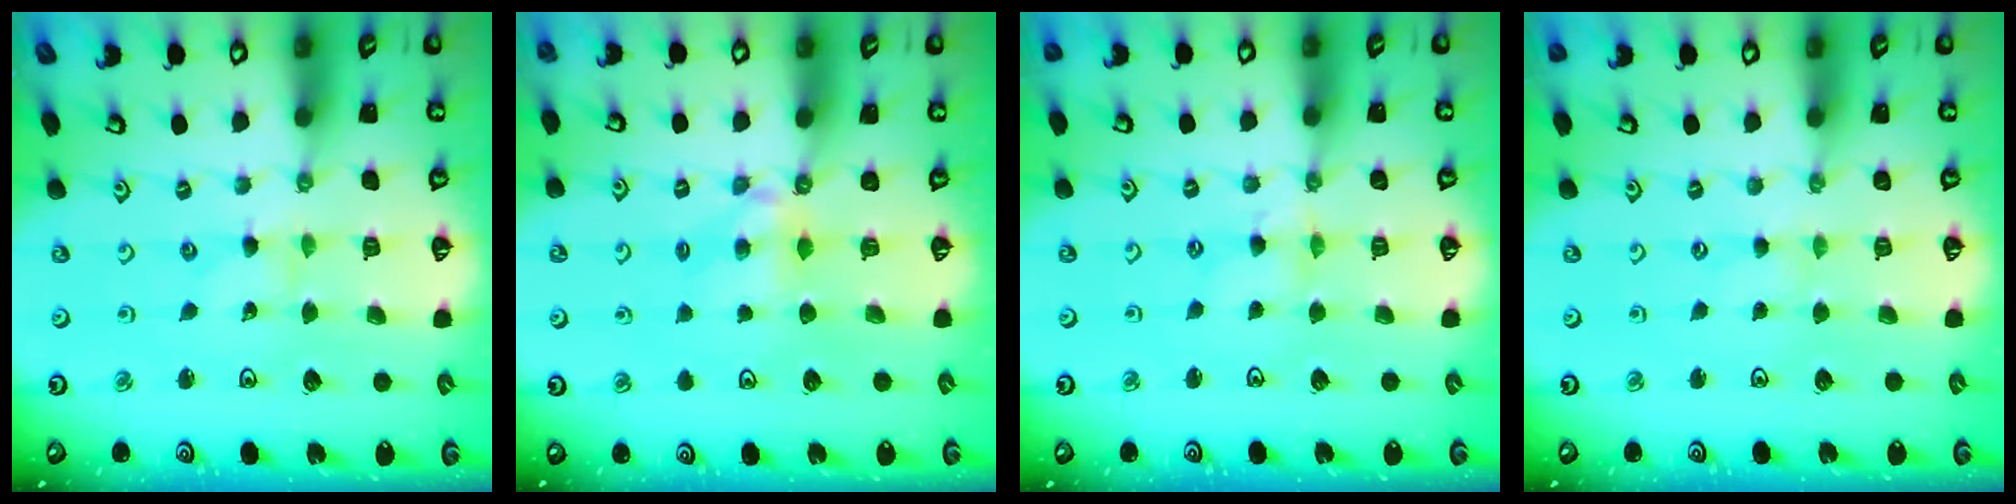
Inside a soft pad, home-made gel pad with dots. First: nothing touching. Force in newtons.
{"total": 4.7, "press": 4.7, "slide": 0.4}
{"total": 2.9, "press": 2.9, "slide": 0.4}
{"total": 0.0}